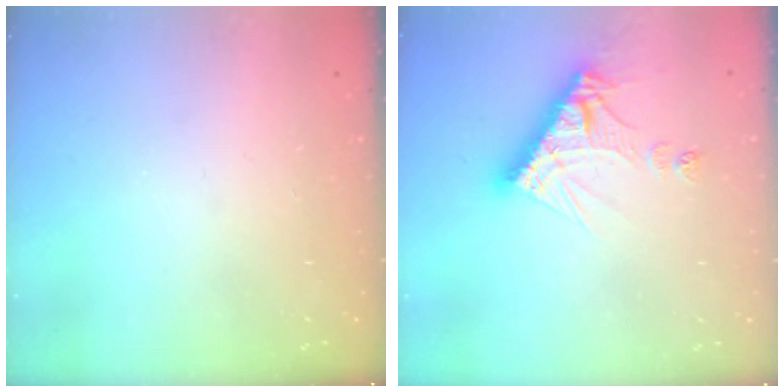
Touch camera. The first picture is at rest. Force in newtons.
{"total": 11.2, "press": 11.2, "slide": 1.0}